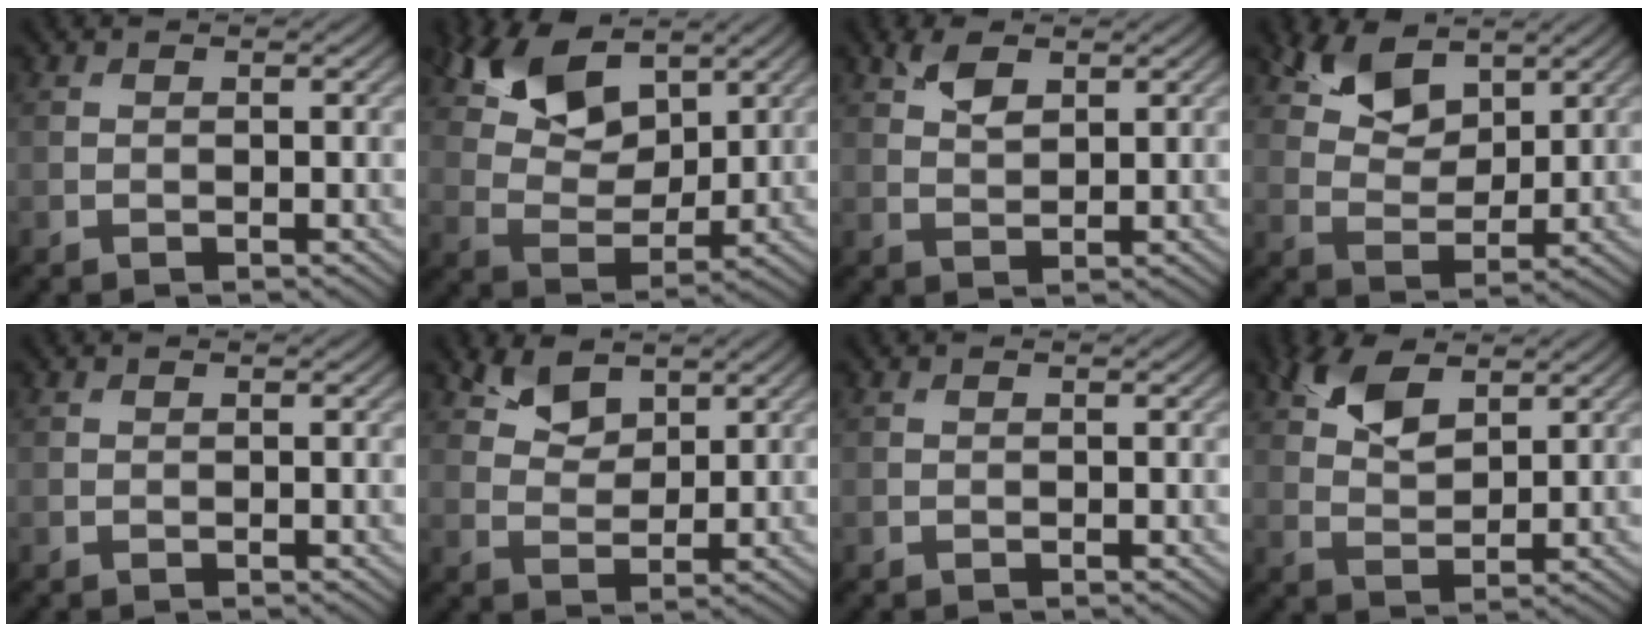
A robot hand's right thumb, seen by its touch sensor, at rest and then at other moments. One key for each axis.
{"total": 10.8, "fx": 6.5, "fy": 5.8, "fz": 6.5, "tx": -0.153, "ty": 0.007, "tz": 0.122}
{"total": 3.0, "fx": 1.7, "fy": 1.5, "fz": 2.0, "tx": -0.045, "ty": 0.000, "tz": 0.035}
{"total": 7.1, "fx": 4.6, "fy": 3.8, "fz": 3.8, "tx": -0.084, "ty": -0.002, "tz": 0.087}
{"total": 0.0}
{"total": 4.3, "fx": 3.0, "fy": 2.4, "fz": 2.0, "tx": -0.047, "ty": -0.004, "tz": 0.059}
{"total": 0.0}
{"total": 6.5, "fx": 3.7, "fy": 3.3, "fz": 4.3, "tx": -0.097, "ty": 0.004, "tz": 0.073}